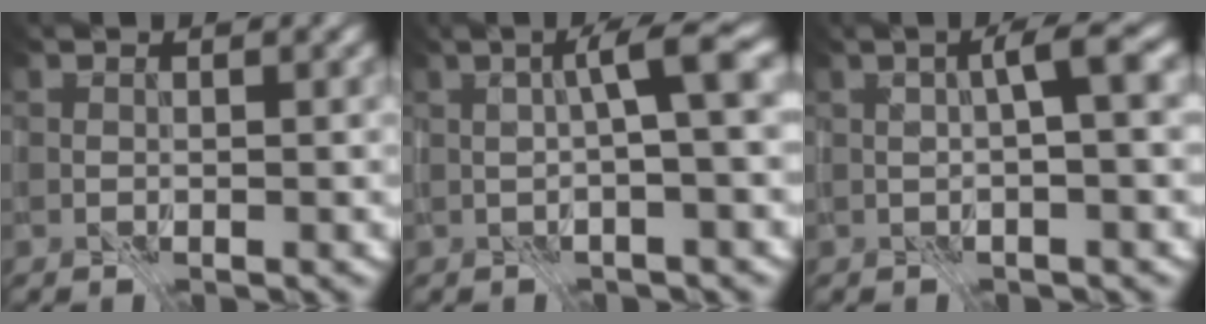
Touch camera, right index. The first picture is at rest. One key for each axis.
{"total": 3.4, "fx": 0.2, "fy": -0.1, "fz": 3.4, "tx": -0.054, "ty": 0.019, "tz": -0.002}
{"total": 2.5, "fx": 0.1, "fy": -0.1, "fz": 2.5, "tx": -0.040, "ty": 0.013, "tz": -0.002}